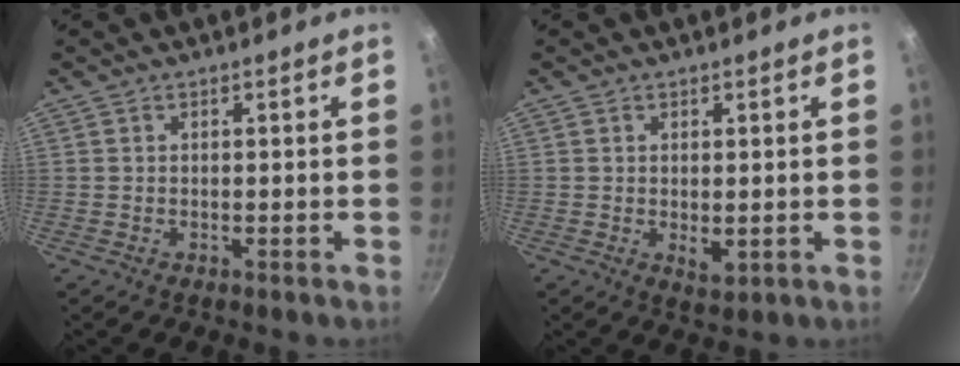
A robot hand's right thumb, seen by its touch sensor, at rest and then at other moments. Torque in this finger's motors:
{"motor_torque": [-0.53, 0.35, 0.50, 0.16, 0.08]}